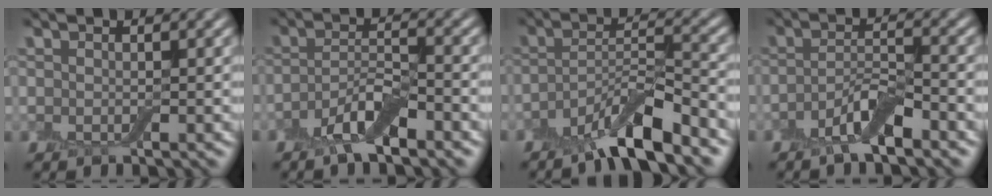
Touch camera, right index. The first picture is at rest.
{"total": 4.0, "force": [-2.7, 1.1, 2.8], "torque": [-0.056, 0.001, -0.056]}
{"total": 6.4, "force": [-4.6, 1.4, 4.2], "torque": [-0.070, -0.001, -0.085]}
{"total": 3.5, "force": [-2.3, 0.9, 2.6], "torque": [-0.050, 0.006, -0.049]}